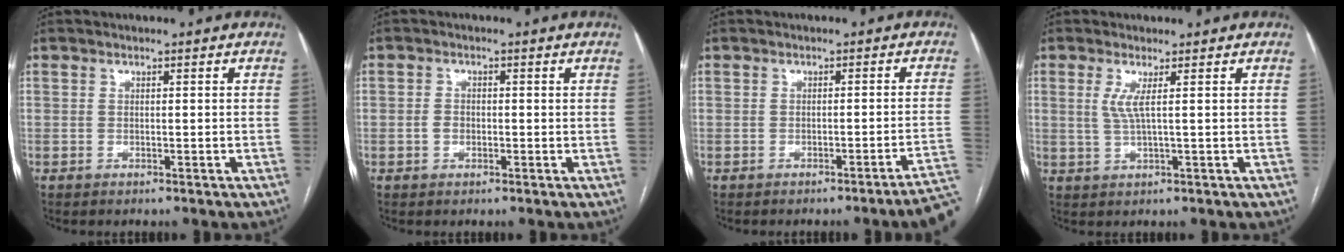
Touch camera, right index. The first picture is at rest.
{"total": 1.7, "force": [-0.4, 1.3, 1.0], "torque": [-0.015, 0.006, -0.005]}
{"total": 5.9, "force": [-4.4, -1.0, 3.7], "torque": [-0.015, 0.006, -0.055]}
{"total": 2.7, "force": [0.8, -0.3, 2.6], "torque": [-0.061, -0.001, 0.021]}